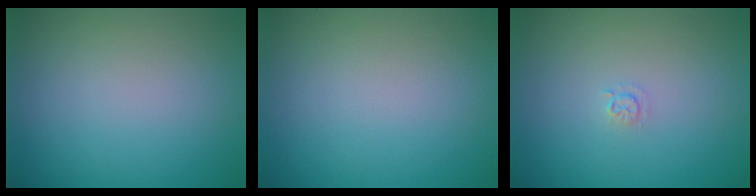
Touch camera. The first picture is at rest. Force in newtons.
{"total": 0.0}
{"total": 0.7, "press": 0.3, "slide": 0.6}